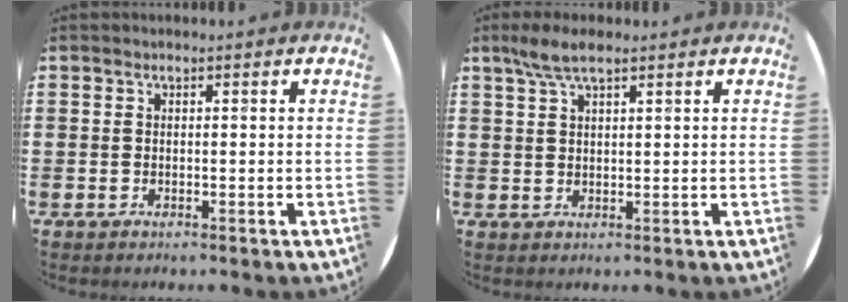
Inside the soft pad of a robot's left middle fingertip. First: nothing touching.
{"total": 4.0, "force": [2.8, 0.9, 2.6], "torque": [-0.057, 0.006, 0.050]}